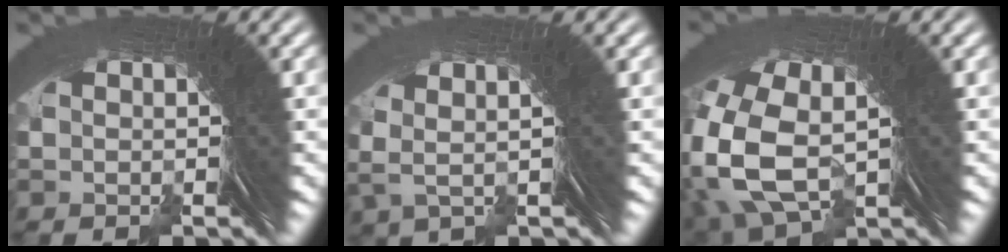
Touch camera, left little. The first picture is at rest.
{"total": 4.4, "force": [1.2, 2.5, 3.4], "torque": [-0.076, 0.001, 0.017]}
{"total": 10.0, "force": [-0.7, 7.7, 6.2], "torque": [-0.171, -0.047, 0.006]}